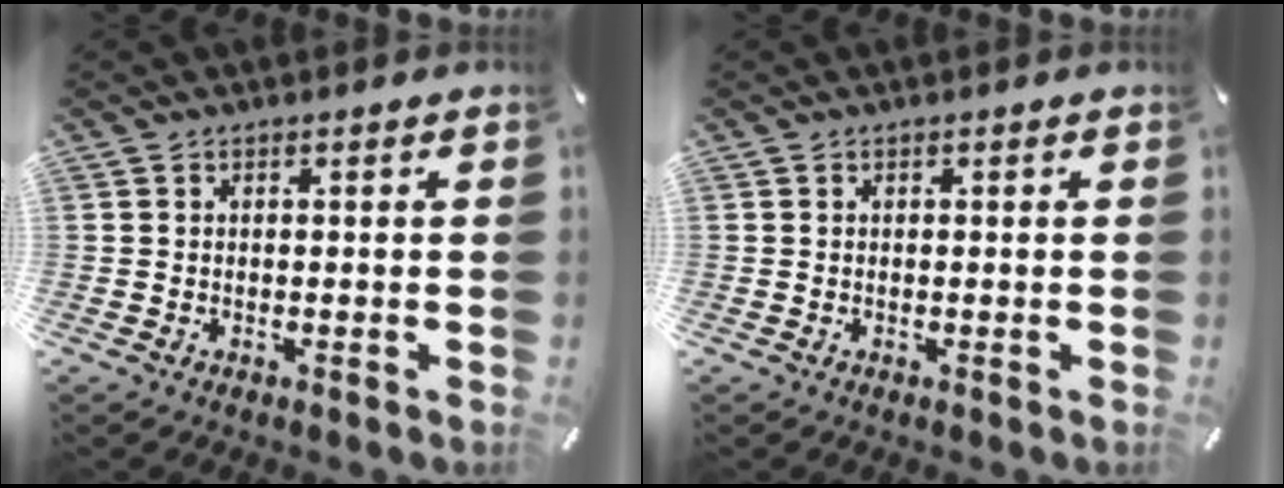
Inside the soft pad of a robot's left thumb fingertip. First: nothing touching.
{"total": 0.0}